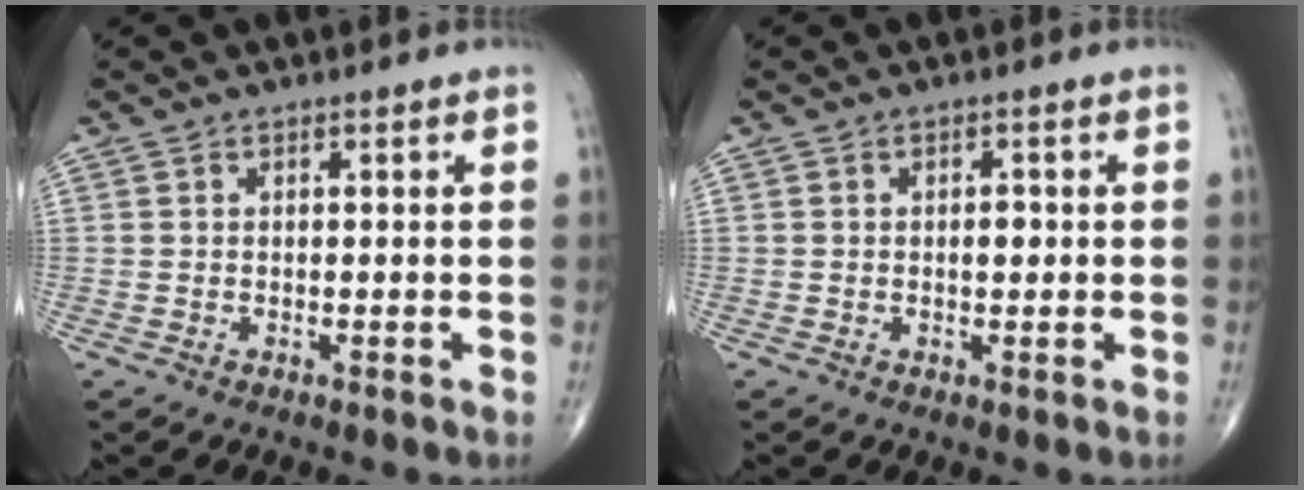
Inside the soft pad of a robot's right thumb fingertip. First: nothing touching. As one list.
[{"total": 1.8, "force": [0.0, 1.0, 1.5], "torque": [-0.019, 0.001, -0.002]}]